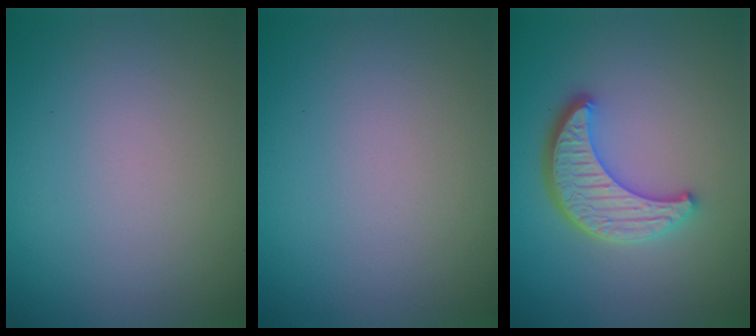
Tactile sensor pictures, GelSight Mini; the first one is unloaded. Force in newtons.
{"total": 0.0}
{"total": 4.5, "press": 3.8, "slide": 2.5}